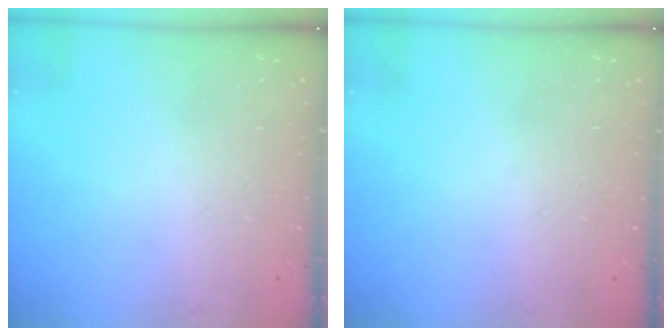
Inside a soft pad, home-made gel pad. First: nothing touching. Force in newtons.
{"total": 1.2, "press": 1.1, "slide": 0.2}